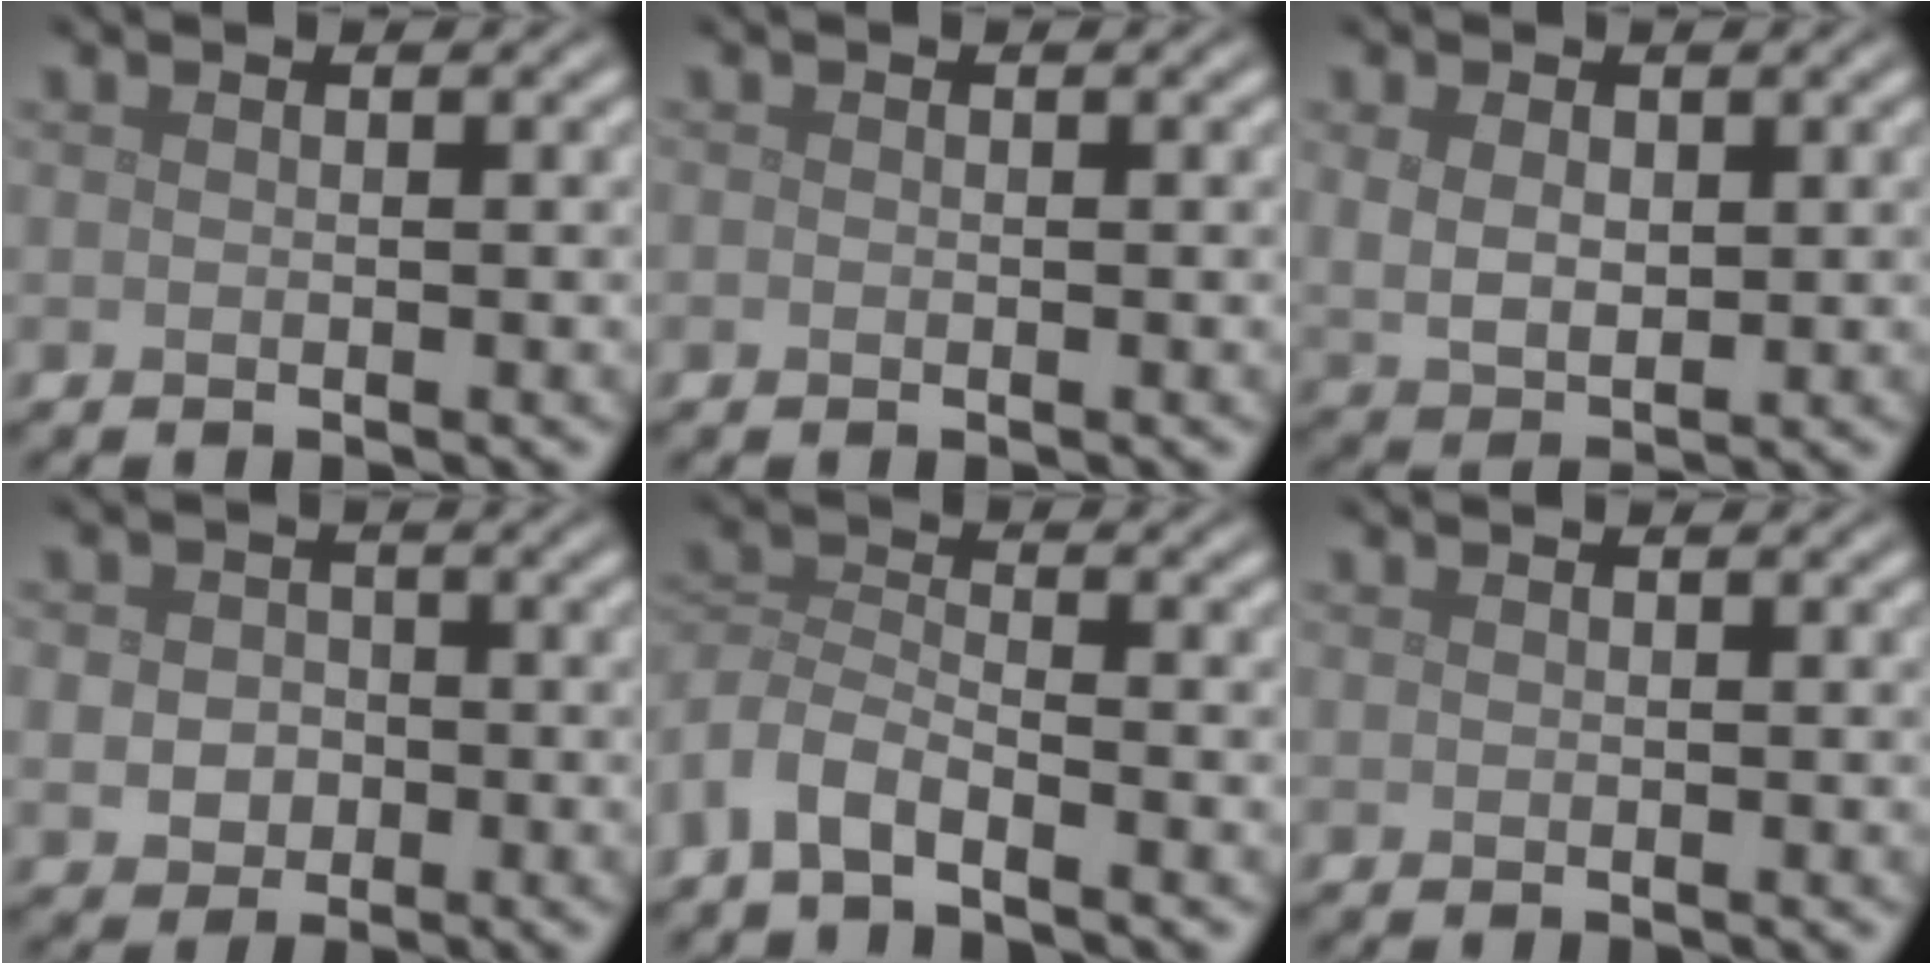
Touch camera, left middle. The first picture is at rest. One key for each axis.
{"total": 0.0}
{"total": 3.1, "fx": 0.8, "fy": 2.1, "fz": 2.2, "tx": -0.050, "ty": -0.005, "tz": 0.022}
{"total": 3.1, "fx": -0.3, "fy": 2.7, "fz": 1.6, "tx": -0.020, "ty": -0.003, "tz": -0.010}
{"total": 3.9, "fx": -3.0, "fy": 1.3, "fz": 2.1, "tx": -0.047, "ty": -0.003, "tz": -0.071}
{"total": 0.0}